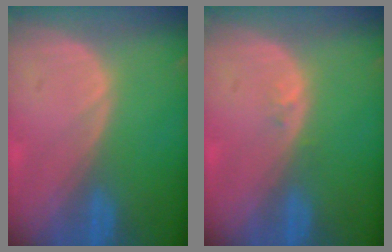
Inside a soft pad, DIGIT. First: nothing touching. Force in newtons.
{"total": 0.8, "press": 0.6, "slide": 0.5}